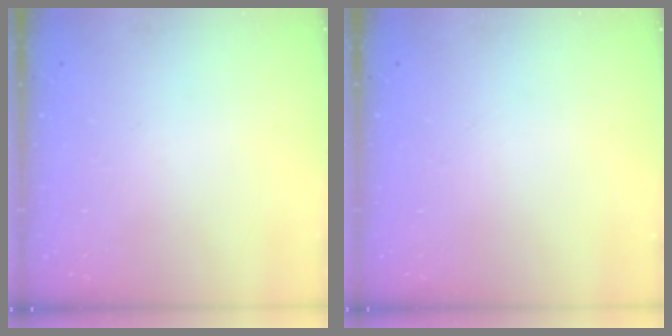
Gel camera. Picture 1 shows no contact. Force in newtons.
{"total": 0.0}